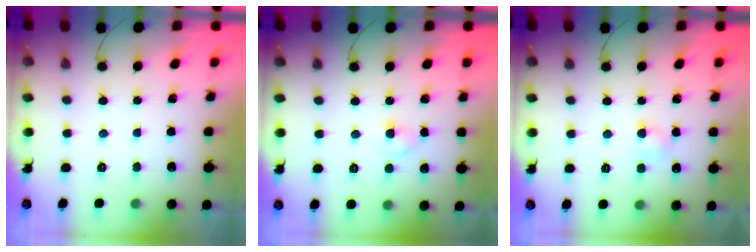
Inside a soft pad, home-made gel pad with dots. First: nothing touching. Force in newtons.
{"total": 3.0, "press": 2.7, "slide": 1.3}
{"total": 3.9, "press": 3.8, "slide": 0.8}